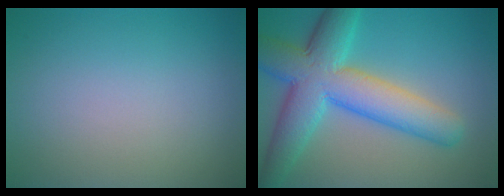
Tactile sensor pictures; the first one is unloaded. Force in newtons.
{"total": 9.5, "press": 9.5, "slide": 0.4}